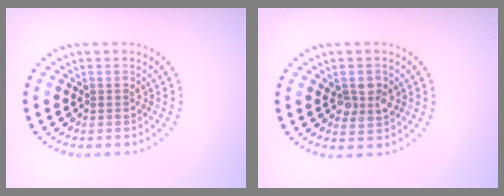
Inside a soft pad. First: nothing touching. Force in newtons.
{"total": 2.5, "press": 2.5, "slide": 0.5}